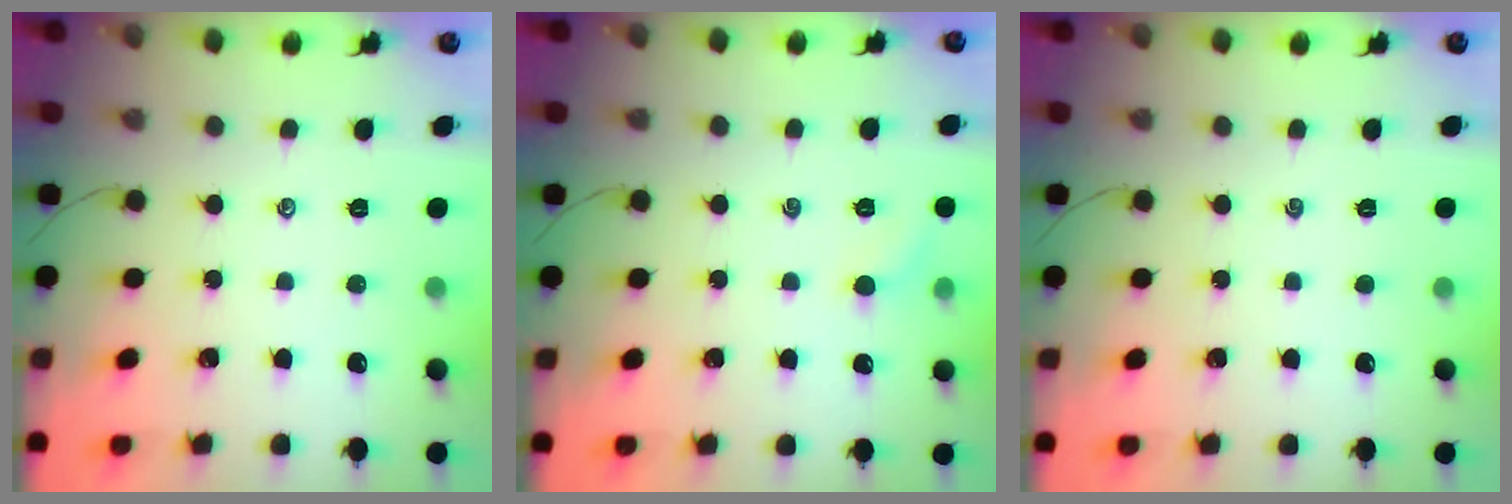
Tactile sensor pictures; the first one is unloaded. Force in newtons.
{"total": 4.6, "press": 4.4, "slide": 1.4}
{"total": 0.0}